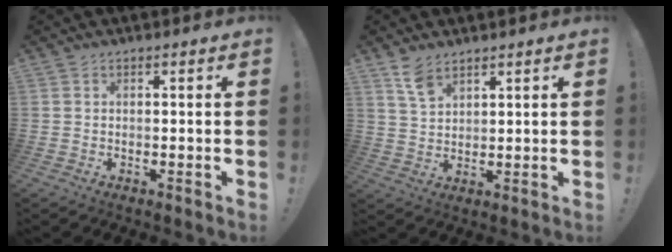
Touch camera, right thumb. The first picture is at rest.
{"total": 6.2, "force": [4.4, 2.8, 3.4], "torque": [-0.053, -0.026, 0.081]}